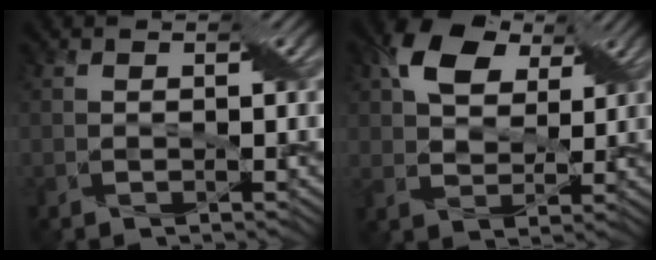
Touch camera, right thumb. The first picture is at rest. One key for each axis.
{"total": 8.2, "fx": 4.2, "fy": 5.3, "fz": 4.6, "tx": -0.105, "ty": 0.007, "tz": 0.071}